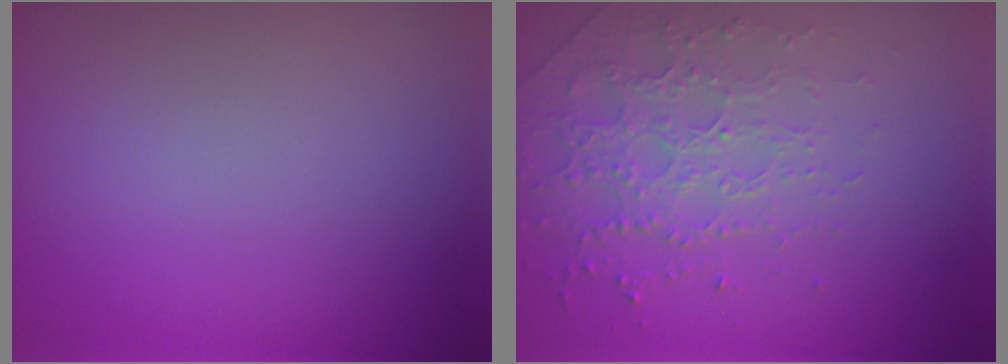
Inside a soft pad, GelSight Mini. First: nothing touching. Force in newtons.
{"total": 2.6, "press": 2.4, "slide": 1.1}